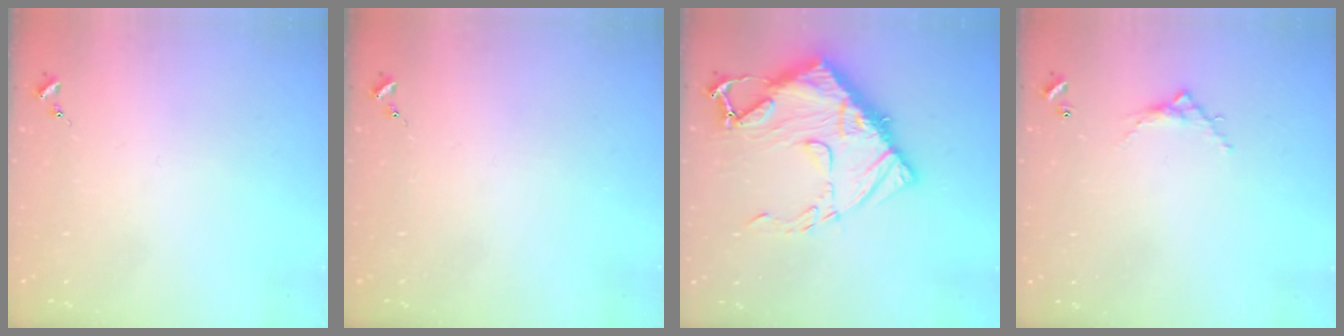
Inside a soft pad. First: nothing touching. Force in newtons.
{"total": 0.0}
{"total": 18.3, "press": 18.2, "slide": 2.1}
{"total": 5.2, "press": 5.2, "slide": 0.2}